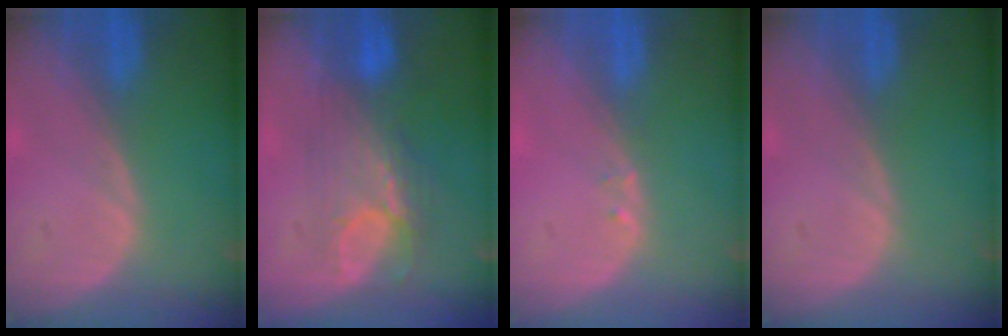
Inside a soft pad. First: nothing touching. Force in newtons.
{"total": 7.5, "press": 7.0, "slide": 2.7}
{"total": 0.6, "press": 0.6, "slide": 0.2}
{"total": 0.0}